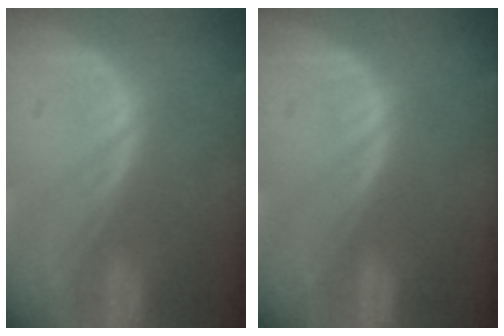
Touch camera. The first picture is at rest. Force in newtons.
{"total": 0.0}